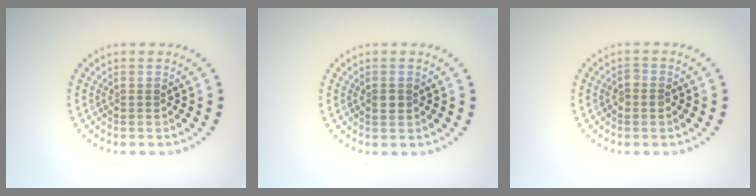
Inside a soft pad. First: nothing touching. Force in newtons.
{"total": 1.0, "press": 1.0, "slide": 0.0}
{"total": 1.1, "press": 1.1, "slide": 0.1}